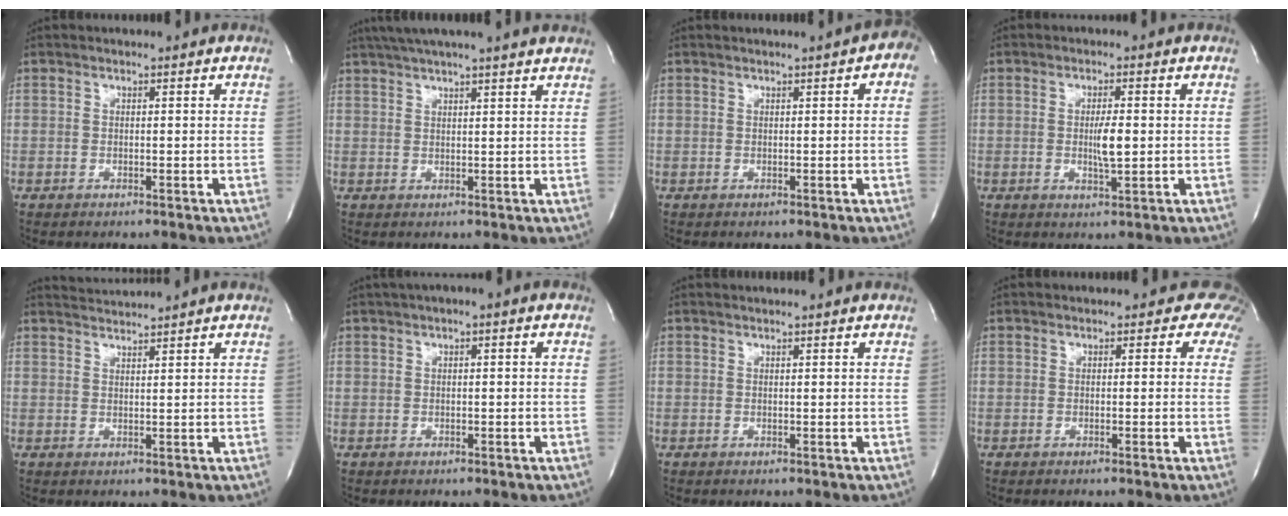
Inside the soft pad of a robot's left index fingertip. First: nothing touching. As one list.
[{"total": 10.5, "force": [8.9, -0.7, 5.5], "torque": [-0.093, 0.026, 0.111]}, {"total": 3.0, "force": [1.1, 0.7, 2.7], "torque": [-0.024, 0.007, 0.006]}, {"total": 3.8, "force": [-0.2, 0.6, 3.8], "torque": [-0.067, -0.004, -0.001]}, {"total": 2.8, "force": [2.4, -1.3, -0.4], "torque": [0.002, -0.005, 0.052]}, {"total": 2.1, "force": [0.6, 0.4, 2.0], "torque": [-0.034, 0.008, 0.004]}, {"total": 1.6, "force": [1.5, -0.4, 0.4], "torque": [-0.012, 0.009, 0.024]}, {"total": 3.3, "force": [1.7, 2.7, 0.8], "torque": [0.023, -0.008, -0.008]}]